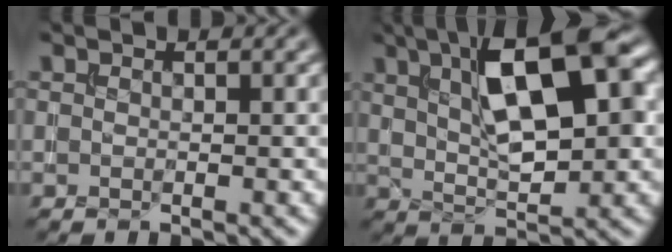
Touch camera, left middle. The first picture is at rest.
{"total": 10.3, "force": [3.5, 3.6, 9.0], "torque": [-0.146, 0.010, 0.058]}